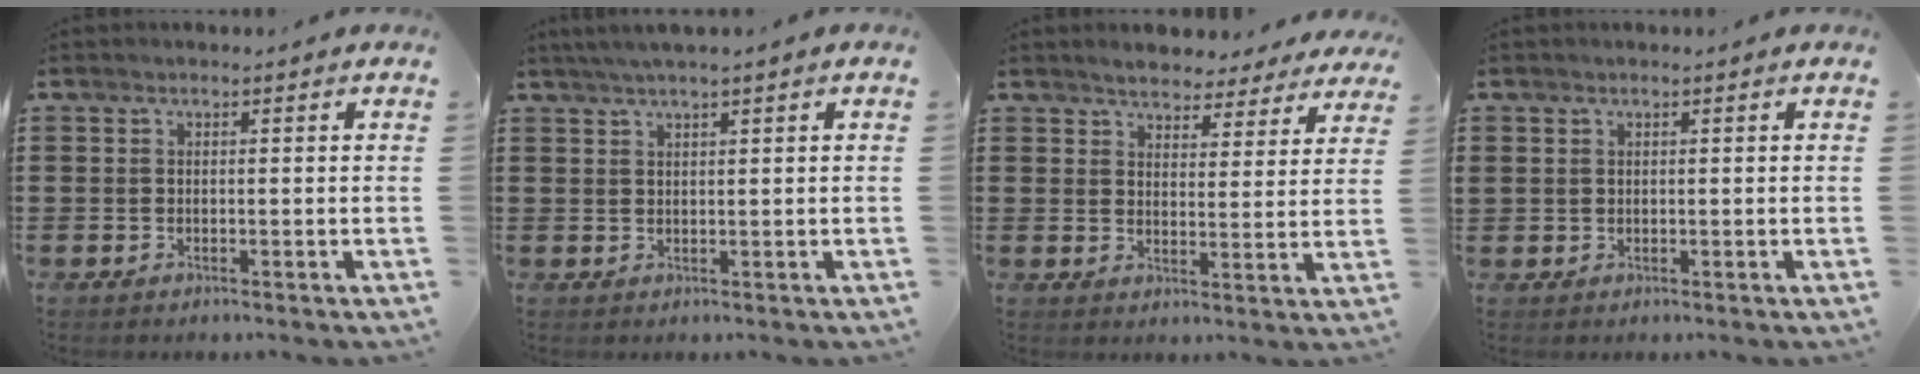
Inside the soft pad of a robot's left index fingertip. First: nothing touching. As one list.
[{"total": 2.0, "force": [1.3, -0.4, 1.4], "torque": [-0.027, -0.001, 0.025]}, {"total": 4.2, "force": [4.1, 0.7, 0.5], "torque": [-0.029, -0.015, 0.076]}, {"total": 0.7, "force": [0.5, 0.5, 0.1], "torque": [-0.005, 0.003, 0.009]}]